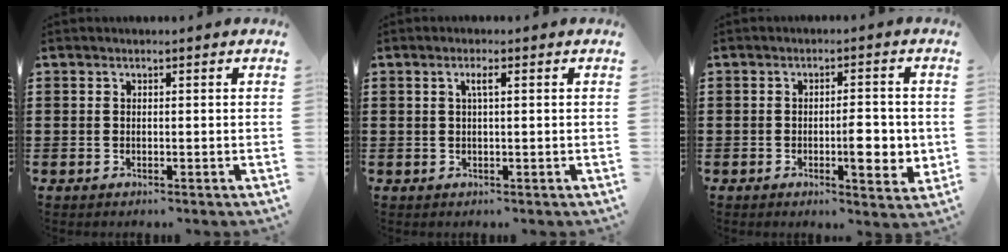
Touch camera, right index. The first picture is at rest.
{"total": 1.7, "force": [0.4, 0.2, 1.6], "torque": [-0.031, 0.002, 0.005]}
{"total": 5.7, "force": [-0.9, 1.8, 5.4], "torque": [-0.066, -0.005, -0.021]}